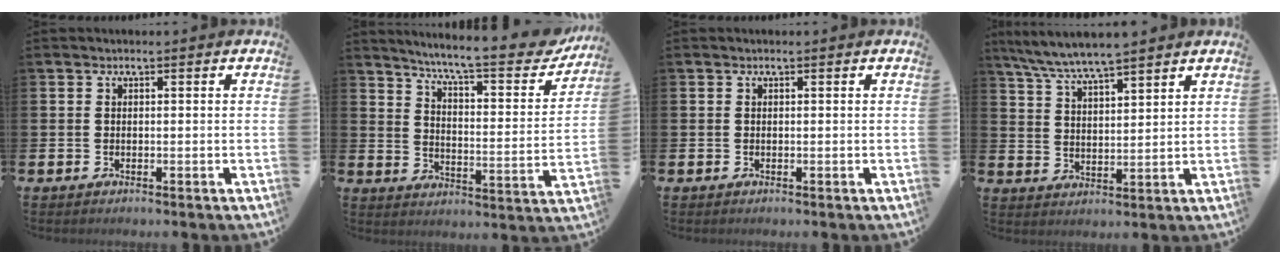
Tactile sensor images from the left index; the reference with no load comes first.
{"total": 8.6, "force": [7.5, 1.2, 4.1], "torque": [-0.086, -0.054, 0.116]}
{"total": 0.0}
{"total": 6.6, "force": [6.3, 0.1, 1.7], "torque": [-0.061, -0.026, 0.115]}